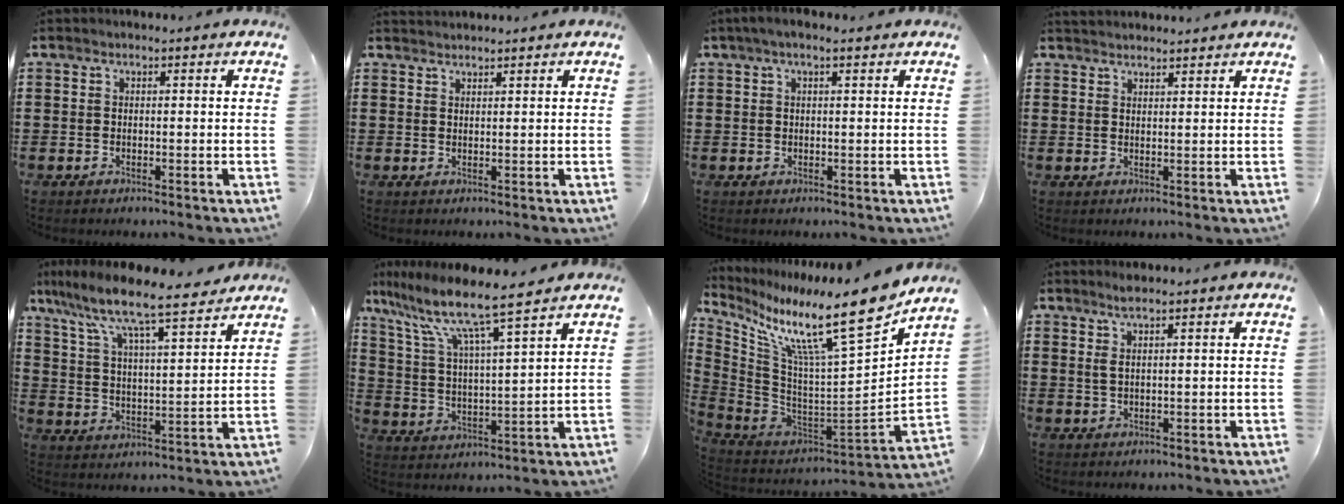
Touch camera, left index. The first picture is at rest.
{"total": 1.3, "force": [1.3, 0.1, 0.0], "torque": [-0.002, 0.000, 0.025]}
{"total": 1.7, "force": [0.8, 0.2, 1.5], "torque": [-0.029, 0.003, 0.013]}
{"total": 1.9, "force": [1.9, 0.1, 0.1], "torque": [-0.005, 0.002, 0.038]}
{"total": 8.0, "force": [7.1, 0.3, 3.7], "torque": [-0.102, -0.048, 0.115]}
{"total": 9.0, "force": [7.5, 0.1, 5.0], "torque": [-0.126, -0.046, 0.122]}
{"total": 15.4, "force": [11.2, 0.5, 10.5], "torque": [-0.206, -0.086, 0.176]}
{"total": 2.6, "force": [1.5, 0.5, 2.0], "torque": [-0.043, 0.003, 0.026]}